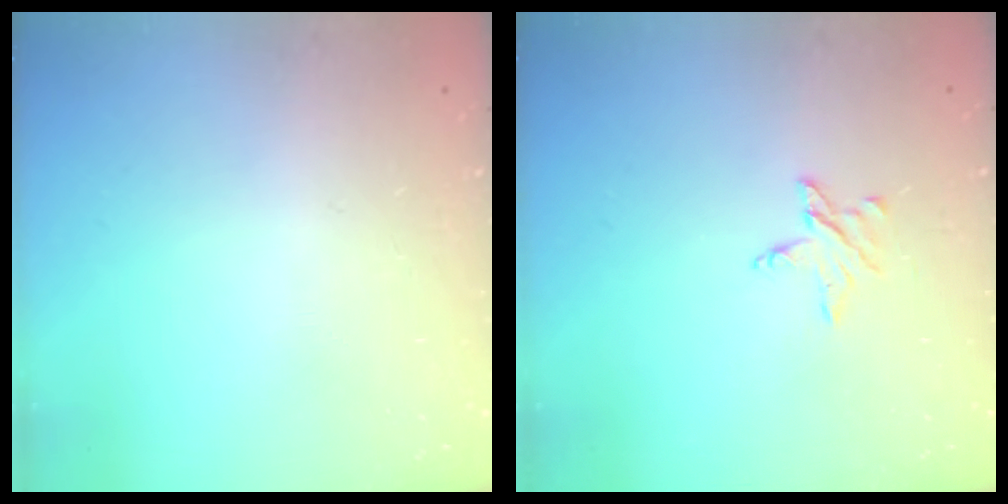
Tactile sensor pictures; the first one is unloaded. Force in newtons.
{"total": 3.7, "press": 3.7, "slide": 0.3}